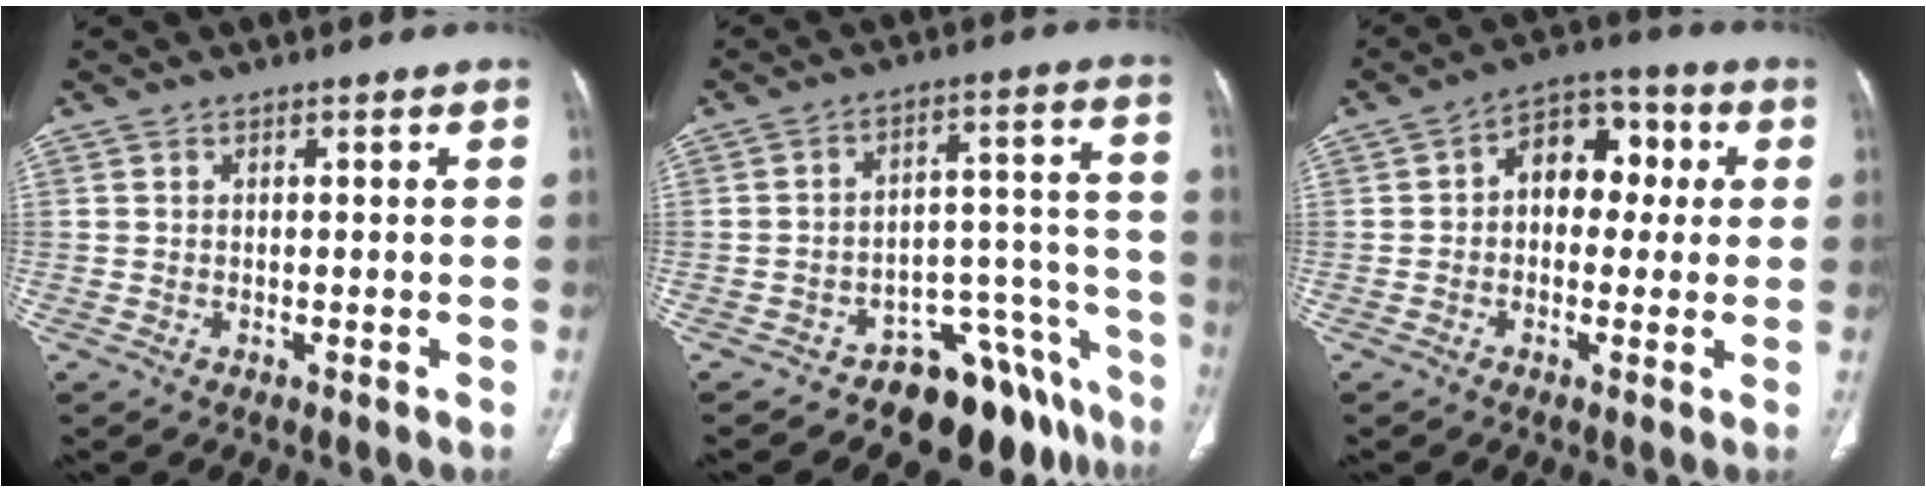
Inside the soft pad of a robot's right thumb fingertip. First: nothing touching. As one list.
[{"total": 13.0, "force": [-10.2, 6.3, 5.0], "torque": [-0.005, 0.122, -0.147]}, {"total": 10.0, "force": [1.1, 7.0, 7.1], "torque": [-0.061, 0.028, 0.007]}]